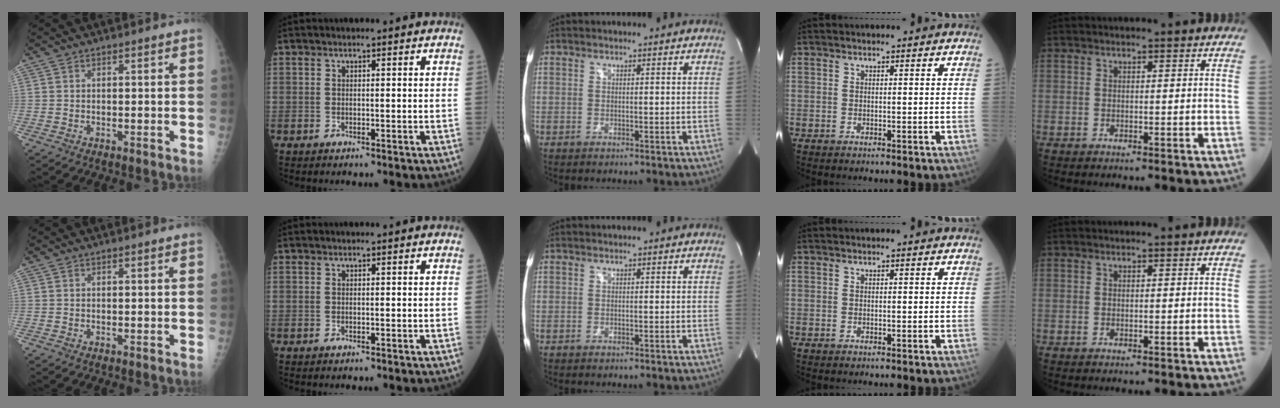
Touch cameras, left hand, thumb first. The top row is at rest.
{}